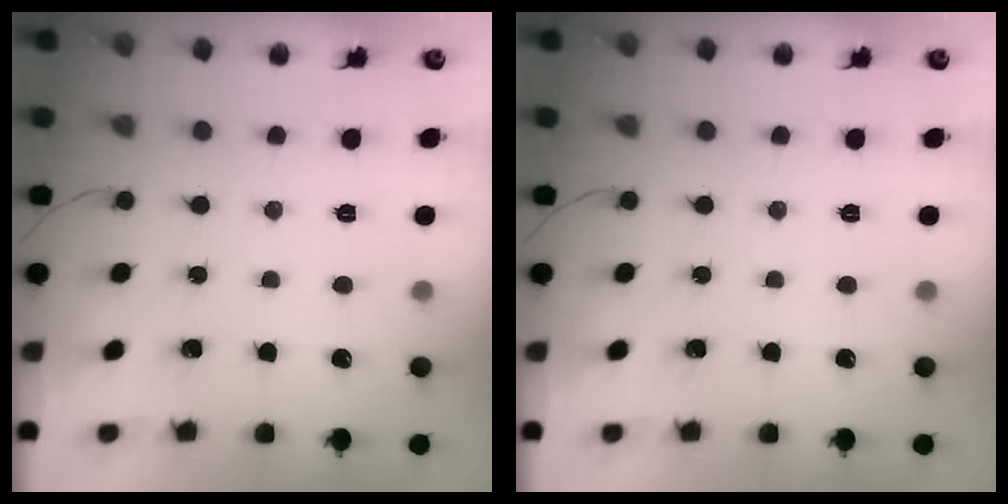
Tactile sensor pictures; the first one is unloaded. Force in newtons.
{"total": 0.0}